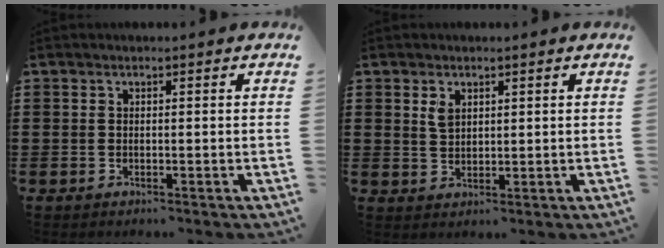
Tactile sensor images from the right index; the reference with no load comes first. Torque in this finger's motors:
{"motor_torque": [0.09, -0.08, 0.06, 0.03]}